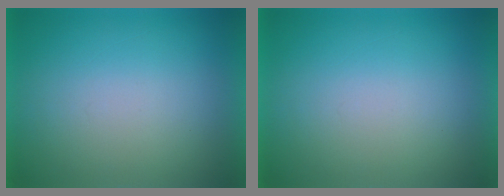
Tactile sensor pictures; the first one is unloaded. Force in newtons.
{"total": 0.0}